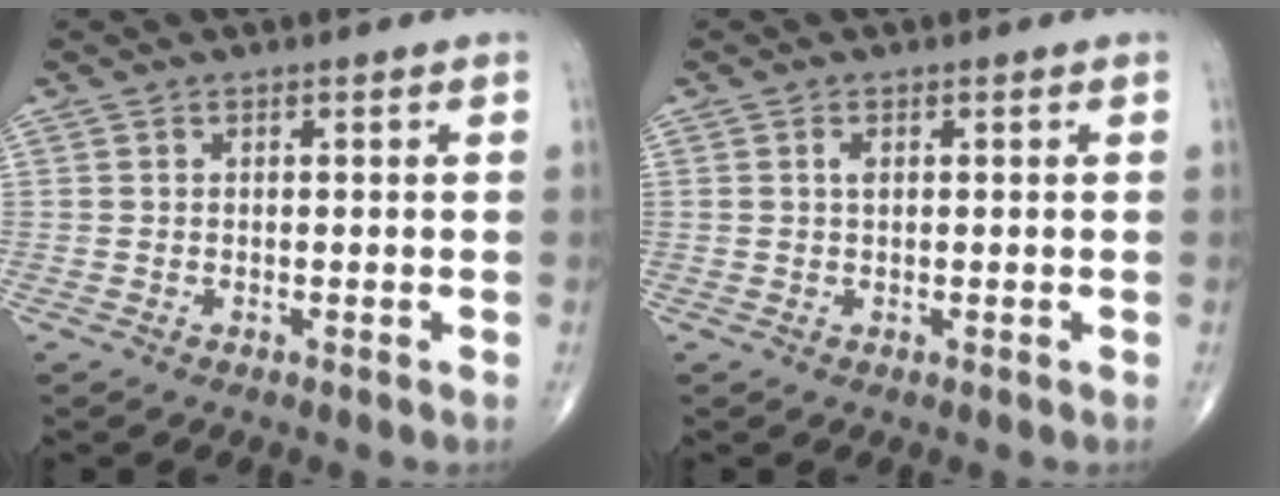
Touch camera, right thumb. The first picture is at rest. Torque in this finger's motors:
{"motor_torque": [0.24, 0.08, 0.11, -0.26, -0.02]}